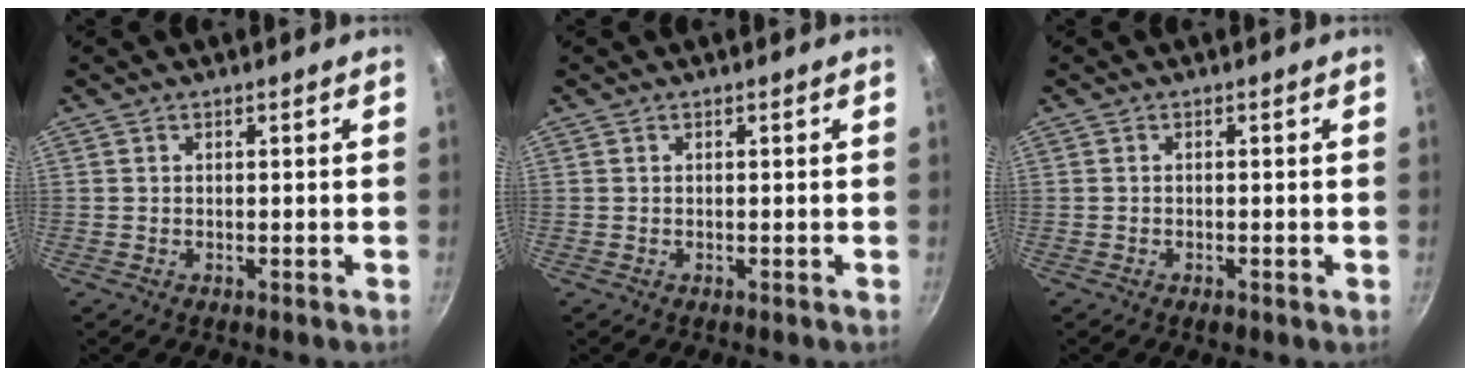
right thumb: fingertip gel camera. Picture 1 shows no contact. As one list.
[{"total": 0.0}, {"total": 1.3, "force": [-0.7, 0.5, 0.9], "torque": [-0.018, 0.001, -0.011]}]